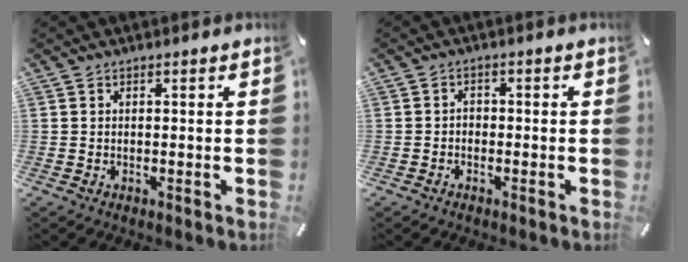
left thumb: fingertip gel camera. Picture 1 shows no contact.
{"total": 1.9, "force": [-1.1, 1.4, 0.6], "torque": [-0.012, 0.009, -0.024]}